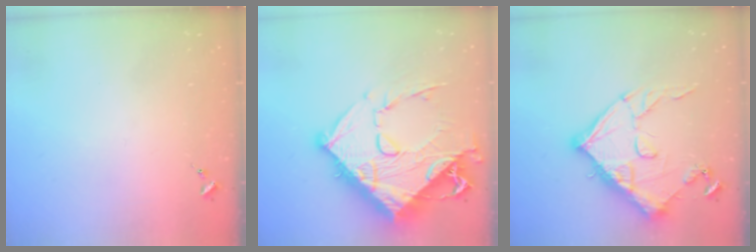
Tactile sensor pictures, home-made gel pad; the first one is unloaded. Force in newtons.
{"total": 25.7, "press": 25.6, "slide": 2.6}
{"total": 15.4, "press": 15.4, "slide": 0.9}